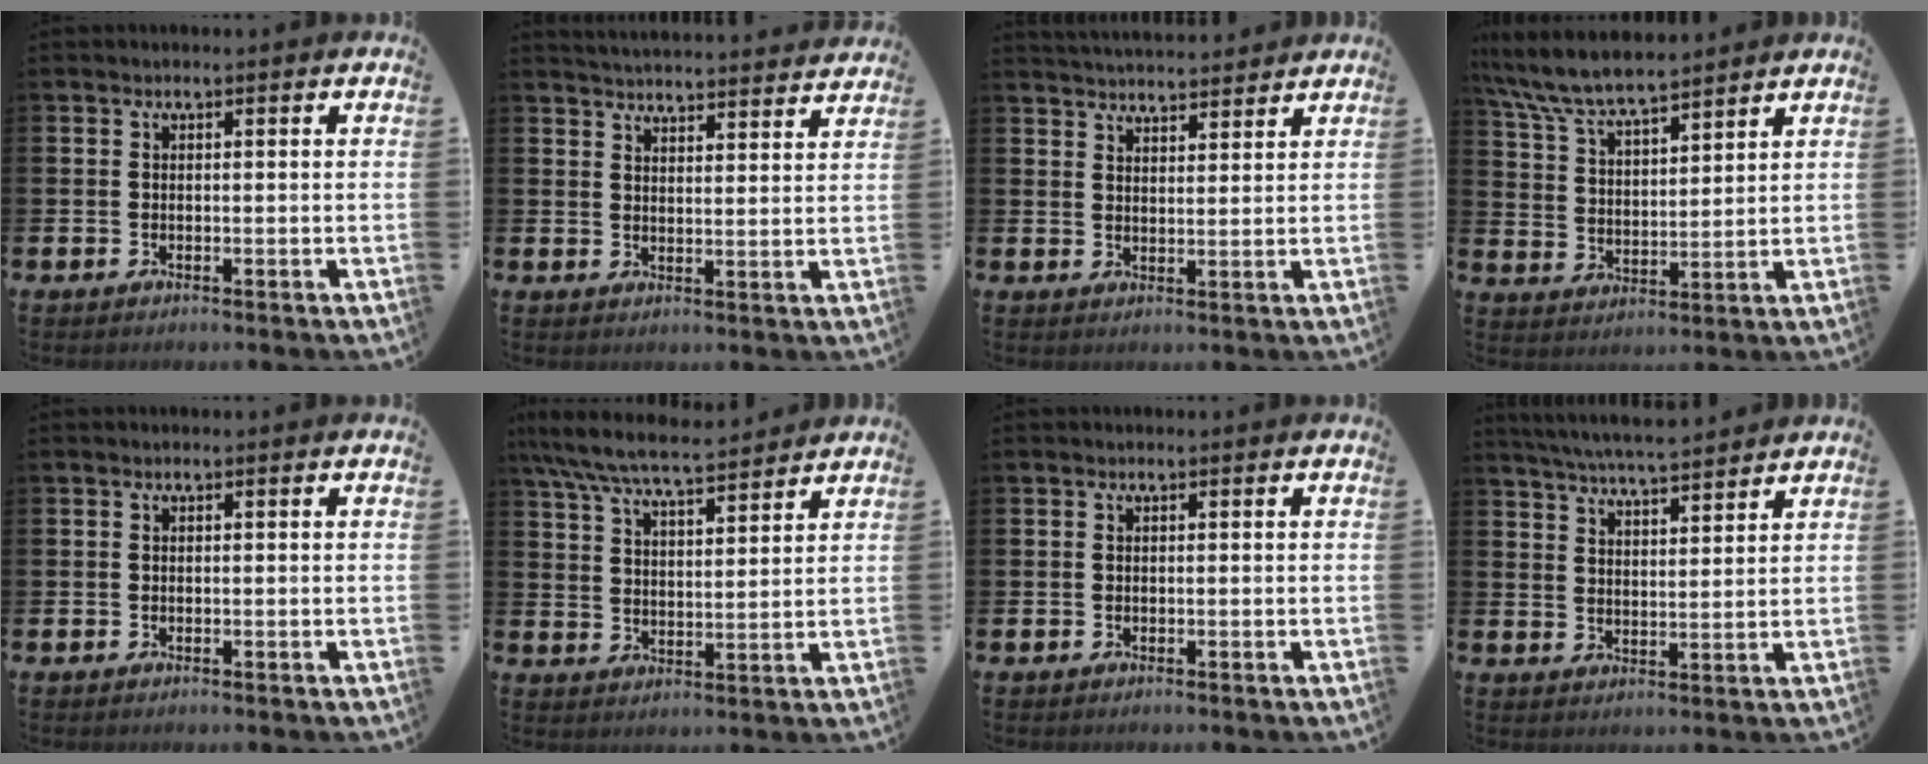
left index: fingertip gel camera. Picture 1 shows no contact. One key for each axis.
{"total": 4.6, "fx": 4.6, "fy": -0.1, "fz": -0.1, "tx": -0.005, "ty": -0.035, "tz": 0.082}
{"total": 4.1, "fx": 4.1, "fy": 0.3, "fz": -0.2, "tx": -0.005, "ty": -0.024, "tz": 0.075}
{"total": 7.7, "fx": 7.3, "fy": 1.0, "fz": 2.2, "tx": -0.077, "ty": -0.035, "tz": 0.132}
{"total": 0.0}
{"total": 7.9, "fx": 7.3, "fy": 1.1, "fz": 2.8, "tx": -0.084, "ty": -0.038, "tz": 0.131}
{"total": 0.0}
{"total": 5.9, "fx": 5.8, "fy": 0.1, "fz": 1.1, "tx": -0.045, "ty": -0.028, "tz": 0.105}